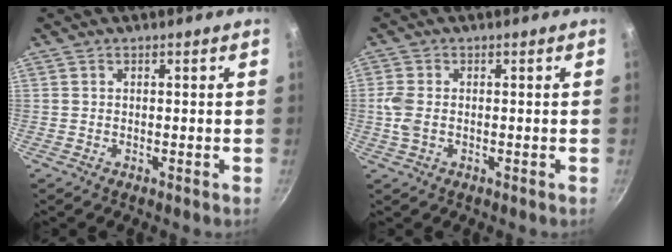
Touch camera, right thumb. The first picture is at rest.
{"total": 3.8, "force": [-0.3, 2.5, 2.9], "torque": [-0.069, 0.001, -0.007]}